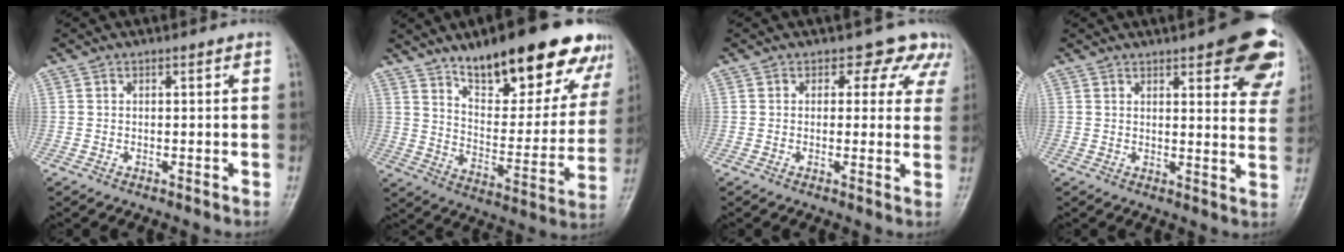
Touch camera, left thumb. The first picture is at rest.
{"total": 24.9, "force": [16.5, 9.0, 16.3], "torque": [-0.178, -0.062, 0.247]}
{"total": 6.9, "force": [4.9, 4.6, 1.7], "torque": [0.027, -0.016, 0.032]}
{"total": 15.7, "force": [8.8, 5.1, 11.9], "torque": [-0.113, -0.034, 0.095]}